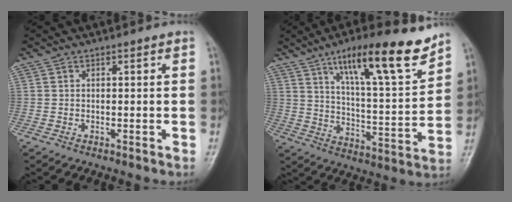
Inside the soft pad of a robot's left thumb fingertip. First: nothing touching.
{"total": 17.6, "force": [11.8, 3.6, 12.6], "torque": [-0.175, -0.063, 0.194]}